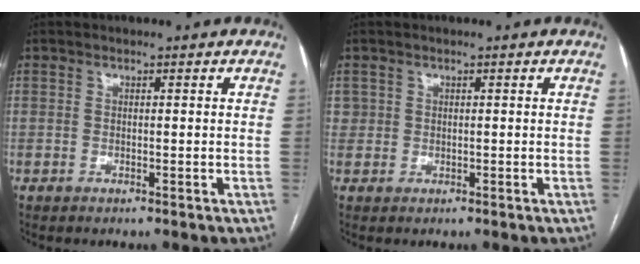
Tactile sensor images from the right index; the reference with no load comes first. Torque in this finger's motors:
{"motor_torque": [0.20, 0.14, 0.08, 0.03]}